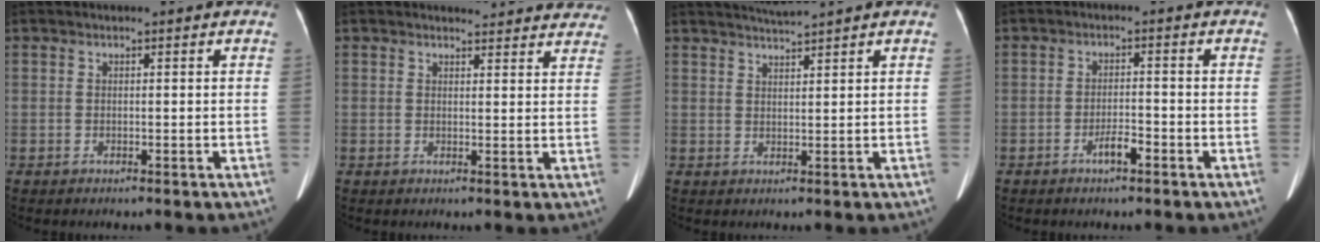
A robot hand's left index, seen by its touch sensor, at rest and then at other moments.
{"total": 12.1, "force": [11.6, 3.2, 1.4], "torque": [0.022, -0.024, 0.098]}
{"total": 3.0, "force": [2.7, -1.2, 0.5], "torque": [-0.008, 0.003, 0.053]}
{"total": 2.8, "force": [-1.8, 0.6, 2.0], "torque": [-0.038, 0.002, -0.032]}